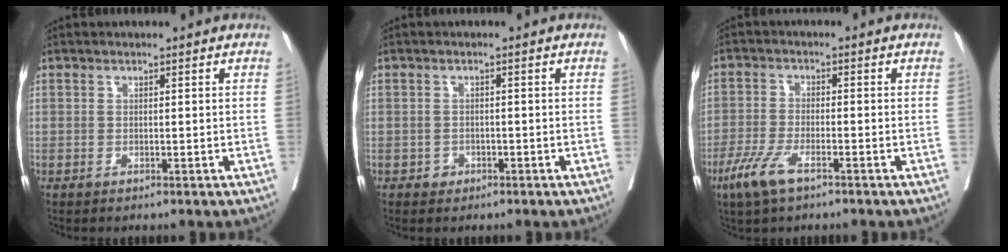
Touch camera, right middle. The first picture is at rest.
{"total": 1.3, "force": [-0.7, 1.1, 0.2], "torque": [-0.001, 0.005, -0.010]}
{"total": 5.7, "force": [-3.5, 1.5, 4.2], "torque": [-0.097, -0.009, -0.065]}